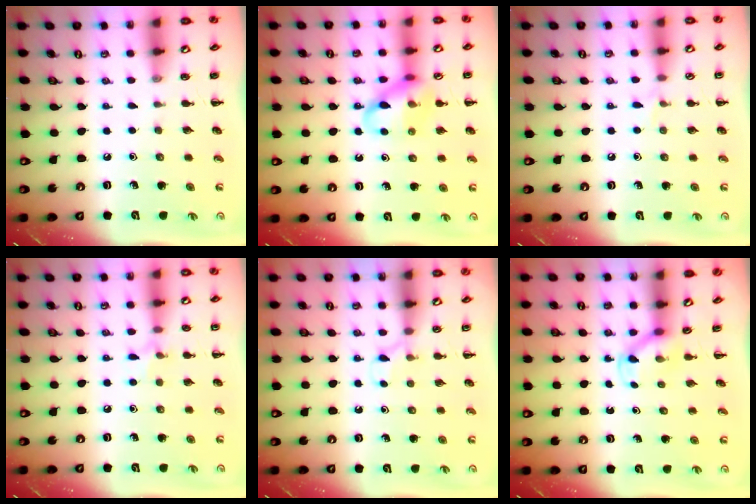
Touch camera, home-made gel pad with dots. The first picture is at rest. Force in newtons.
{"total": 12.5, "press": 12.3, "slide": 2.1}
{"total": 3.9, "press": 3.6, "slide": 1.5}
{"total": 5.7, "press": 5.4, "slide": 2.0}
{"total": 3.6, "press": 3.3, "slide": 1.3}
{"total": 3.0, "press": 2.9, "slide": 1.0}